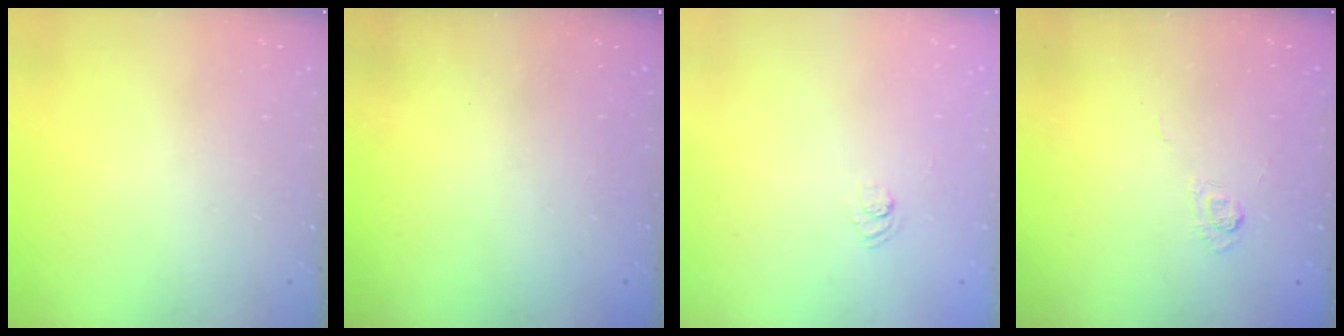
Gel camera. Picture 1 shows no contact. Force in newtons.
{"total": 2.5, "press": 2.4, "slide": 0.8}
{"total": 3.9, "press": 3.7, "slide": 1.1}
{"total": 3.0, "press": 2.5, "slide": 1.7}